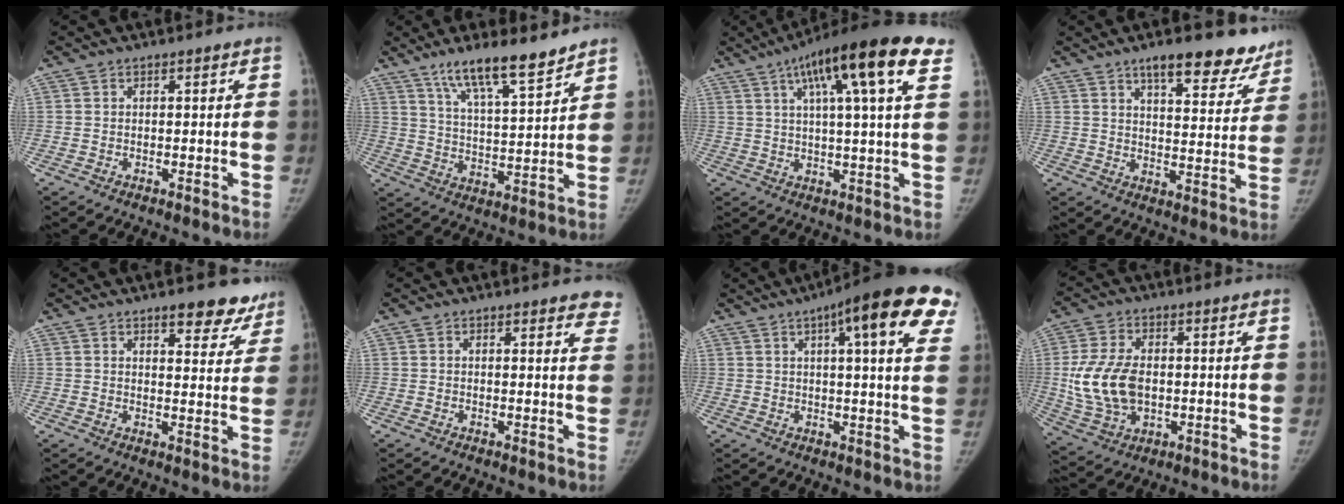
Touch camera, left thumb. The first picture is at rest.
{"total": 12.2, "force": [9.2, 2.2, 7.7], "torque": [-0.120, -0.056, 0.164]}
{"total": 18.2, "force": [8.9, 3.1, 15.6], "torque": [-0.231, 0.003, 0.129]}
{"total": 14.2, "force": [10.6, 5.3, 7.7], "torque": [-0.046, -0.059, 0.140]}
{"total": 8.3, "force": [6.5, 3.4, 3.9], "torque": [-0.009, -0.037, 0.076]}
{"total": 4.8, "force": [4.0, 1.7, 2.1], "torque": [0.008, -0.017, 0.029]}
{"total": 19.5, "force": [9.6, 4.3, 16.4], "torque": [-0.214, -0.002, 0.114]}
{"total": 12.9, "force": [0.0, 8.4, 9.9], "torque": [-0.193, -0.002, 0.011]}